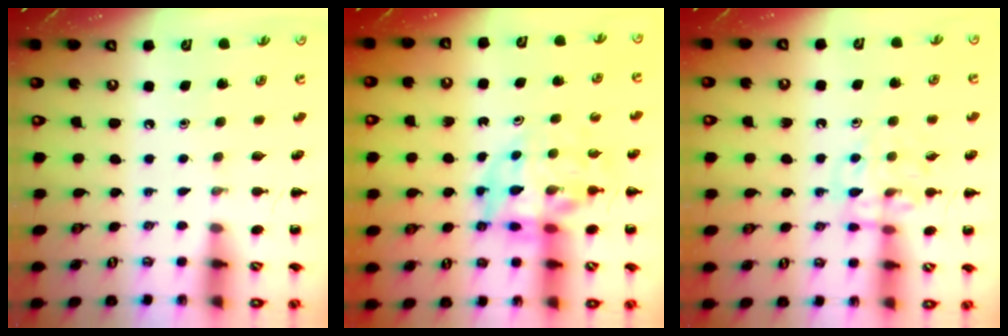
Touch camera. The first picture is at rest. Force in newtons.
{"total": 10.5, "press": 10.0, "slide": 3.2}
{"total": 10.6, "press": 10.6, "slide": 0.7}